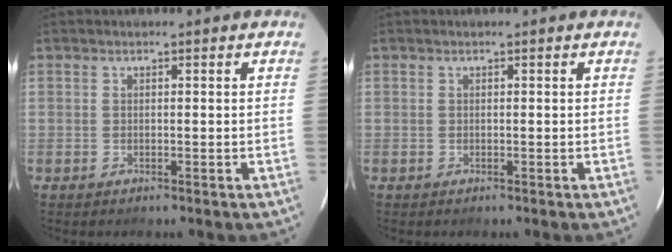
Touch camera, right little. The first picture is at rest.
{"total": 0.0}